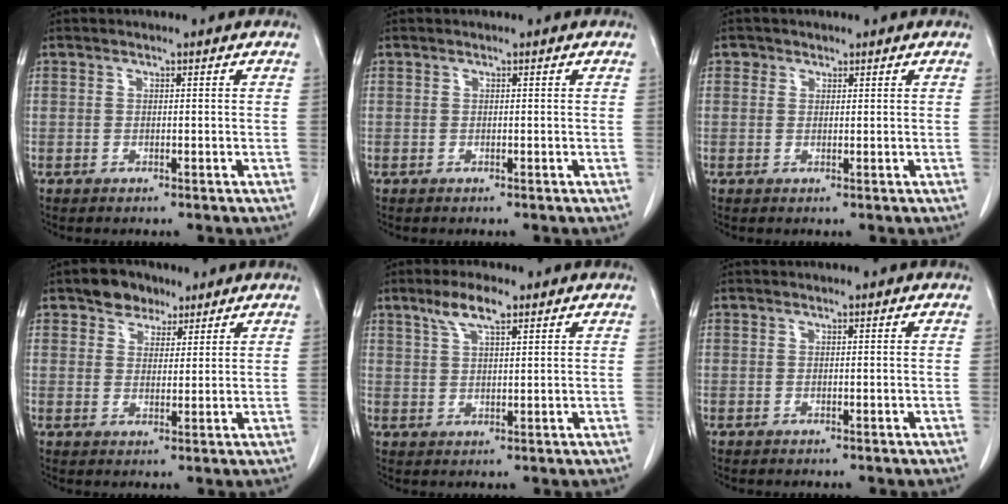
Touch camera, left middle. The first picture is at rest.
{"total": 0.0}
{"total": 1.1, "force": [0.6, 0.9, 0.0], "torque": [0.009, -0.001, 0.005]}
{"total": 4.7, "force": [3.2, 3.1, 1.4], "torque": [-0.025, 0.010, 0.055]}
{"total": 5.1, "force": [3.3, 1.2, 3.7], "torque": [-0.078, 0.008, 0.062]}
{"total": 0.0}